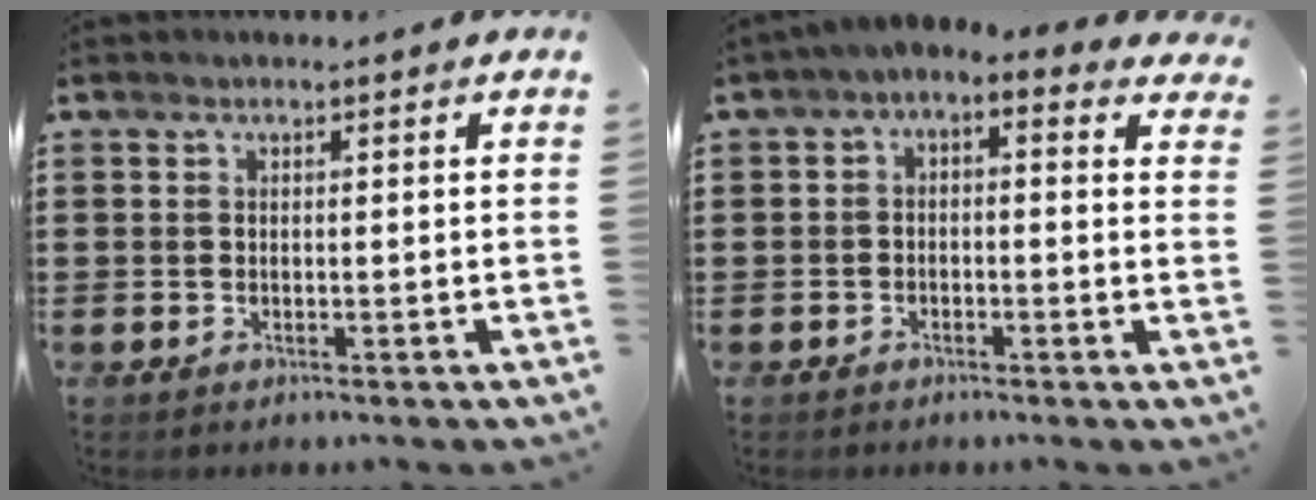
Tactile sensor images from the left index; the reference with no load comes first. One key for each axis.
{"total": 2.1, "fx": -1.9, "fy": 0.6, "fz": 0.8, "tx": -0.017, "ty": 0.005, "tz": -0.044}